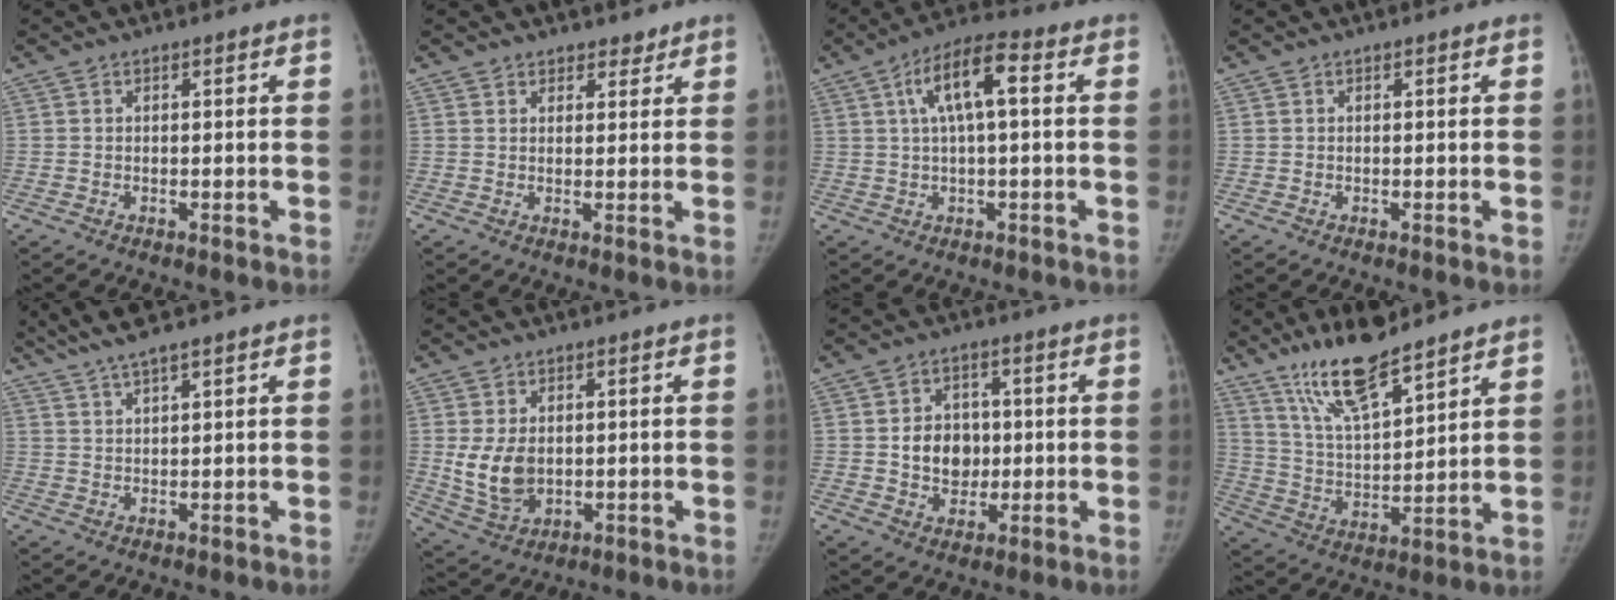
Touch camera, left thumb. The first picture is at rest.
{"total": 2.8, "force": [2.1, 1.7, 0.1], "torque": [0.030, -0.011, 0.023]}
{"total": 9.1, "force": [2.1, 2.8, 8.4], "torque": [-0.164, 0.025, 0.030]}
{"total": 0.0}
{"total": 6.5, "force": [5.2, 0.4, 3.8], "torque": [-0.080, -0.001, 0.103]}
{"total": 8.4, "force": [0.4, 6.0, 5.8], "torque": [-0.089, -0.011, 0.023]}
{"total": 8.3, "force": [0.2, 6.9, 4.5], "torque": [-0.031, 0.004, 0.004]}
{"total": 14.1, "force": [10.7, 3.4, 8.5], "torque": [-0.134, -0.061, 0.205]}